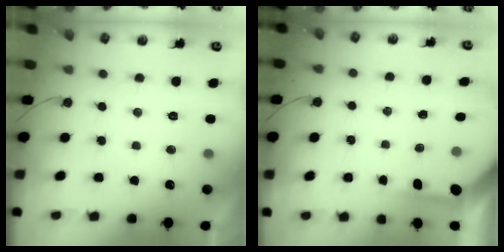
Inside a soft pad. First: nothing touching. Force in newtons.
{"total": 3.9, "press": 3.9, "slide": 0.4}